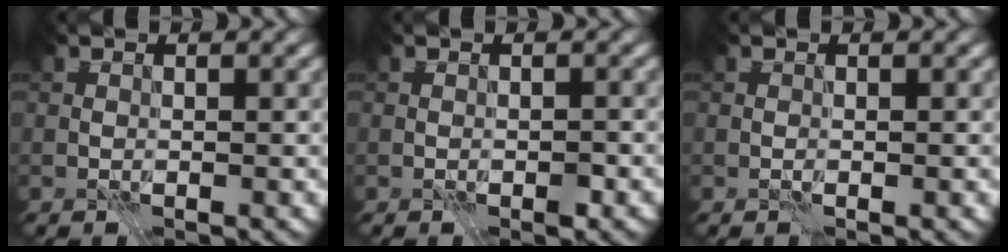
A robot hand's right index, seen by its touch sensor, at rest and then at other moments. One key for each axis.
{"total": 1.1, "fx": -0.6, "fy": 0.5, "fz": 0.8, "tx": -0.010, "ty": -0.006, "tz": -0.008}
{"total": 0.0}